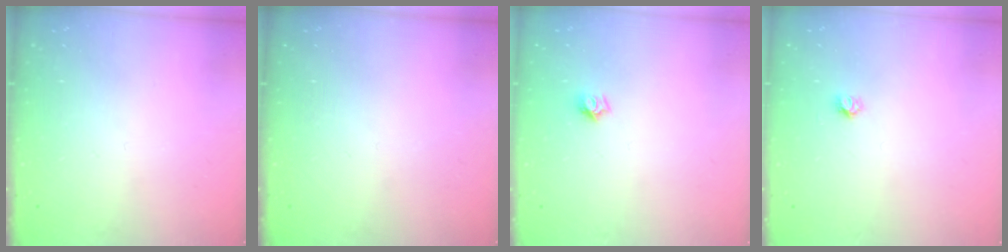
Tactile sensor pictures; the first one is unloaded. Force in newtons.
{"total": 0.0}
{"total": 5.5, "press": 5.5, "slide": 0.5}
{"total": 3.2, "press": 3.2, "slide": 0.3}